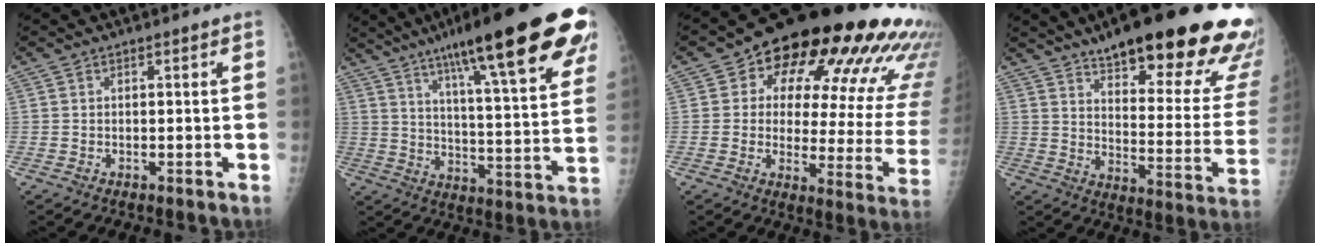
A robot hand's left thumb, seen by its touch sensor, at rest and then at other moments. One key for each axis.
{"total": 29.4, "fx": 17.6, "fy": 5.5, "fz": 23.0, "tx": -0.310, "ty": -0.033, "tz": 0.255}
{"total": 27.5, "fx": 14.0, "fy": 11.9, "fz": 20.5, "tx": -0.239, "ty": -0.022, "tz": 0.177}
{"total": 30.3, "fx": 20.4, "fy": 7.9, "fz": 21.0, "tx": -0.219, "ty": -0.074, "tz": 0.275}